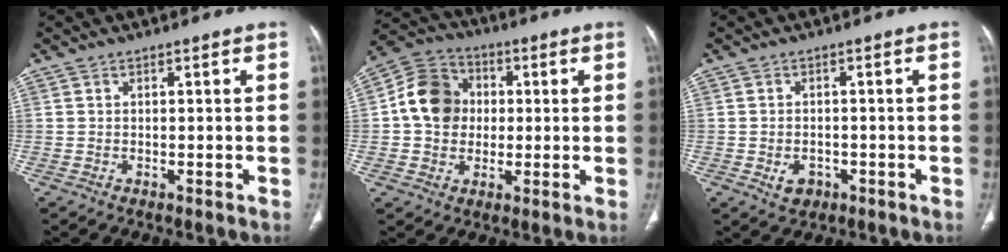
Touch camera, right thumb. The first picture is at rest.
{"total": 11.6, "force": [0.7, 10.0, 5.9], "torque": [-0.084, 0.020, 0.003]}
{"total": 3.3, "force": [-1.3, 2.5, 1.8], "torque": [-0.021, 0.007, -0.012]}